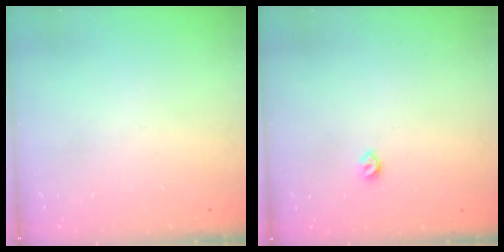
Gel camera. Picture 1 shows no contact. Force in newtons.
{"total": 4.0, "press": 3.9, "slide": 0.8}